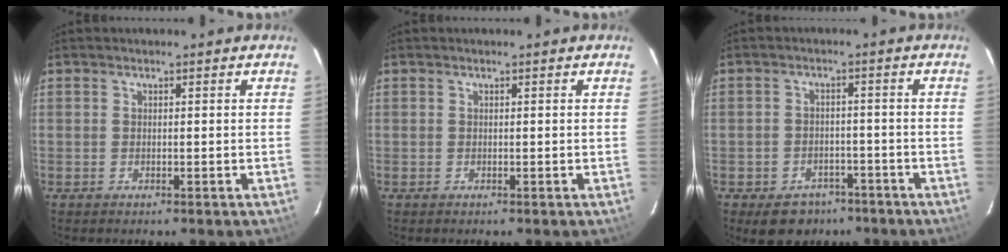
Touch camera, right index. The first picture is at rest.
{"total": 0.0}
{"total": 7.7, "force": [-5.3, 5.1, 2.2], "torque": [-0.049, 0.015, -0.061]}